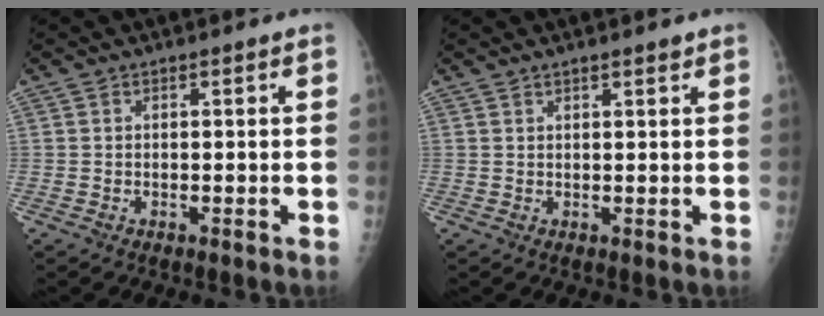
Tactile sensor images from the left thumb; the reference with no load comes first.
{"total": 1.8, "force": [1.4, 0.3, 1.0], "torque": [-0.012, -0.004, 0.021]}